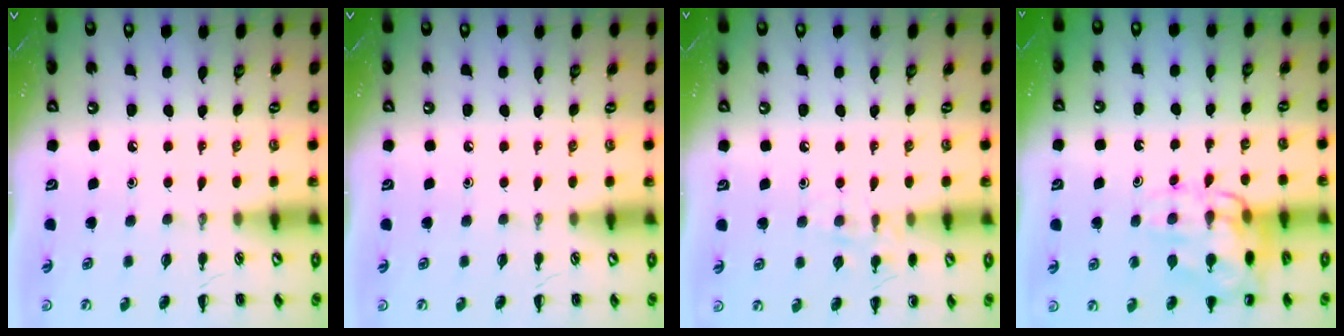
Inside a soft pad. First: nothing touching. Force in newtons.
{"total": 0.0}
{"total": 7.9, "press": 7.7, "slide": 1.5}
{"total": 13.9, "press": 13.8, "slide": 1.8}